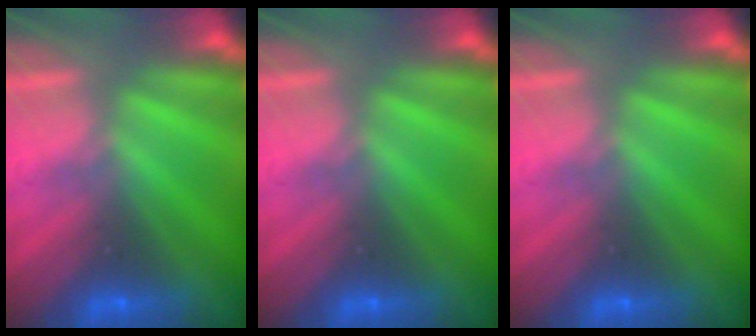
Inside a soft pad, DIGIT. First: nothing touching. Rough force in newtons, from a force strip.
{"total": 0.0}
{"total": 0.0}